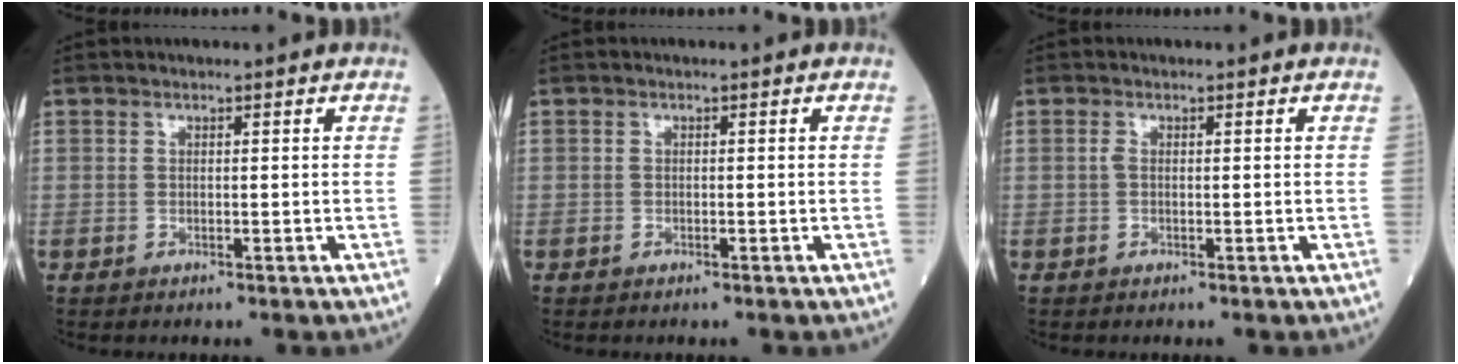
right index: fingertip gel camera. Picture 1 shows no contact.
{"total": 0.0}
{"total": 0.6, "force": [0.0, 0.2, 0.5], "torque": [-0.013, 0.000, -0.004]}